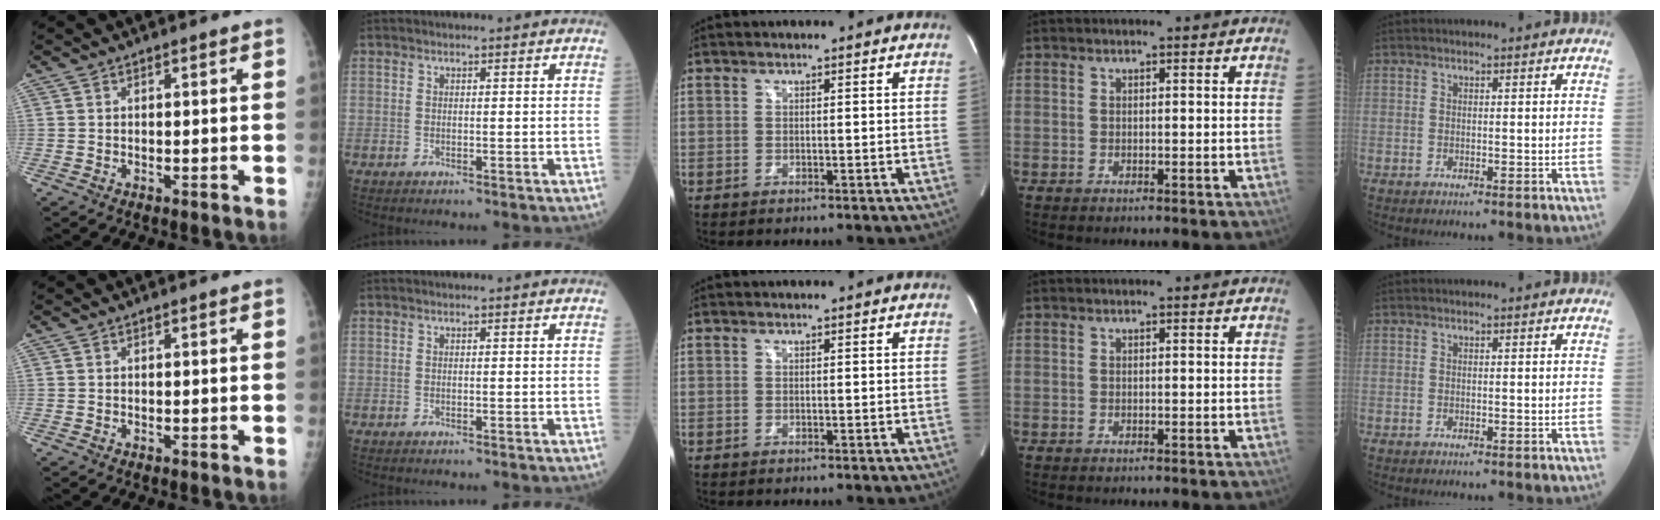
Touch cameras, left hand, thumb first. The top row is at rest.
{}